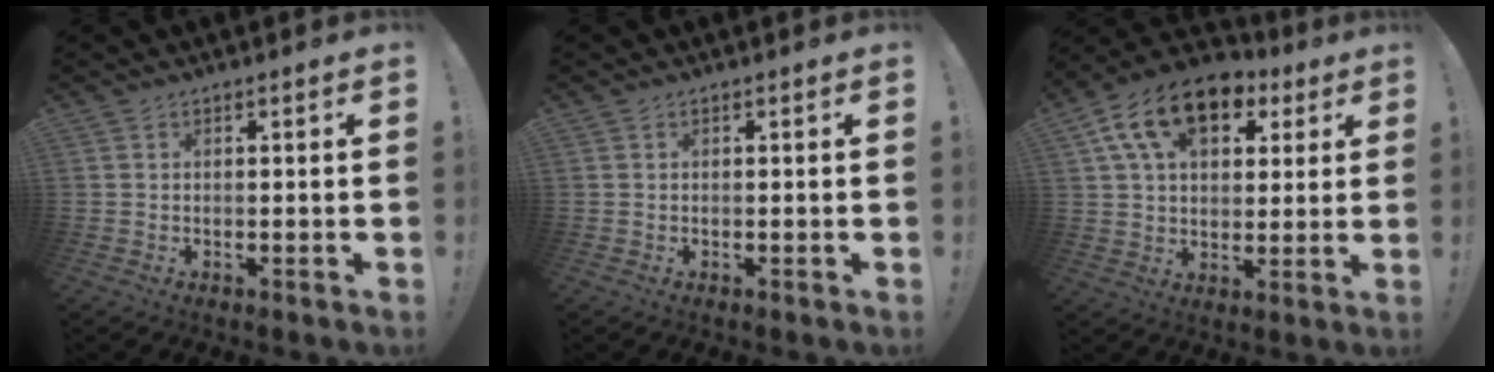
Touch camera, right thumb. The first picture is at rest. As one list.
[{"total": 0.0}, {"total": 16.3, "force": [7.8, 10.1, 10.1], "torque": [-0.174, -0.025, 0.143]}]